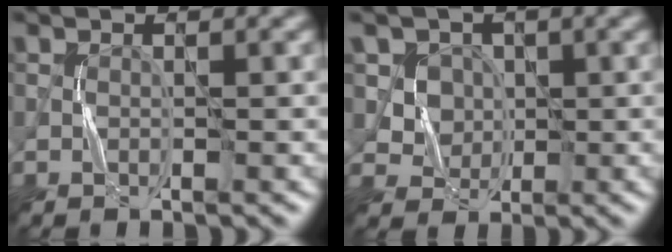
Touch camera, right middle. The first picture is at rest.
{"total": 4.3, "force": [1.7, 3.7, 1.3], "torque": [-0.024, 0.001, 0.036]}